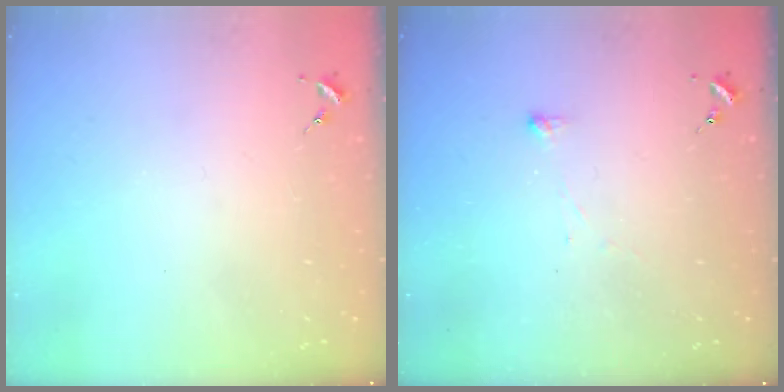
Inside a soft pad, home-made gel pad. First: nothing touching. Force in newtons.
{"total": 2.9, "press": 2.9, "slide": 0.3}